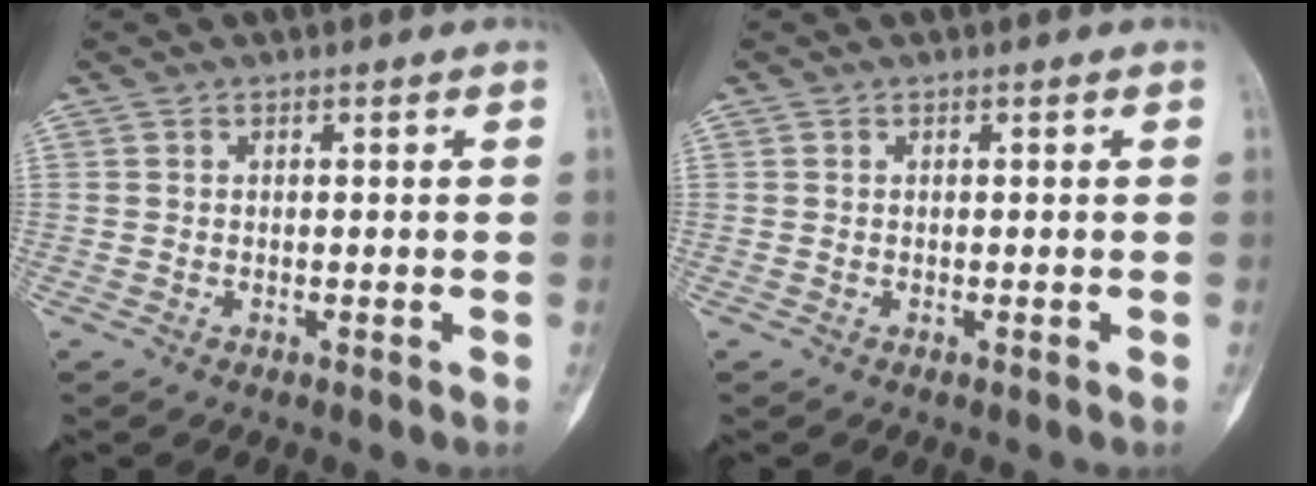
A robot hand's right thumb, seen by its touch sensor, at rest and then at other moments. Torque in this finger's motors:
{"motor_torque": [0.04, 0.03, 0.00, -0.04, 0.00]}